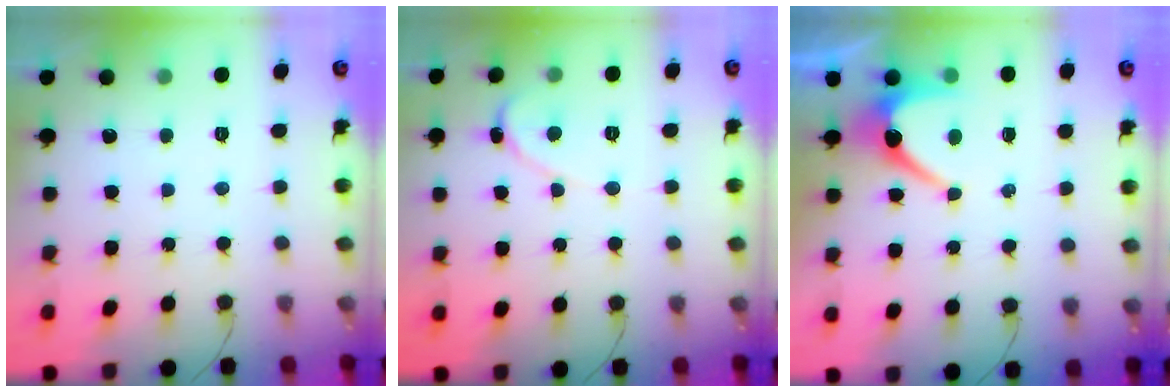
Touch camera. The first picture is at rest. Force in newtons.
{"total": 1.6, "press": 1.6, "slide": 0.0}
{"total": 7.4, "press": 7.3, "slide": 0.8}